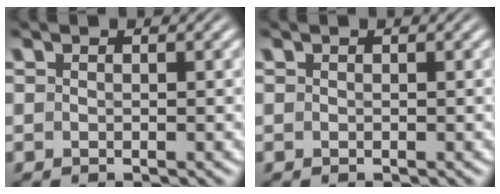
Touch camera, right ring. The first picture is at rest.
{"total": 0.0}